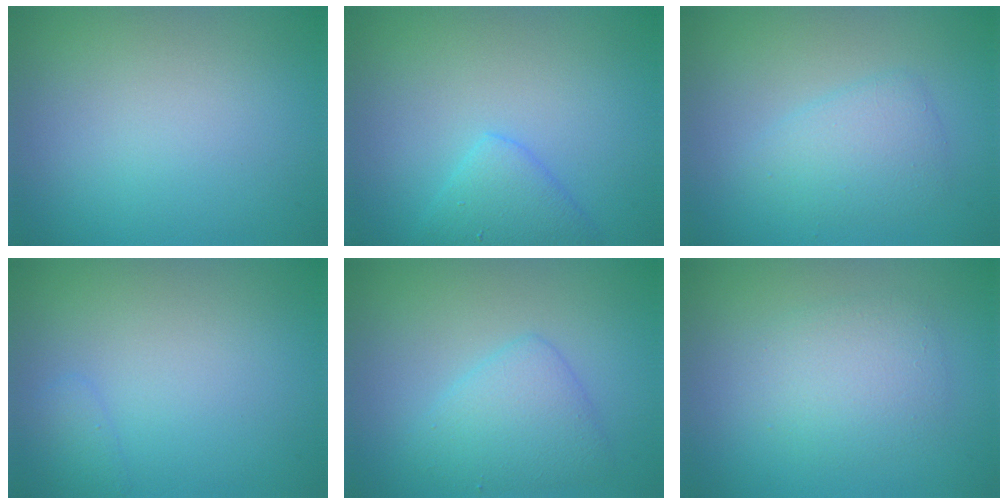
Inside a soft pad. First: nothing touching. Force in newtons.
{"total": 2.8, "press": 2.8, "slide": 0.2}
{"total": 2.6, "press": 2.6, "slide": 0.1}
{"total": 1.0, "press": 1.0, "slide": 0.1}
{"total": 1.9, "press": 1.9, "slide": 0.1}
{"total": 2.9, "press": 2.9, "slide": 0.1}